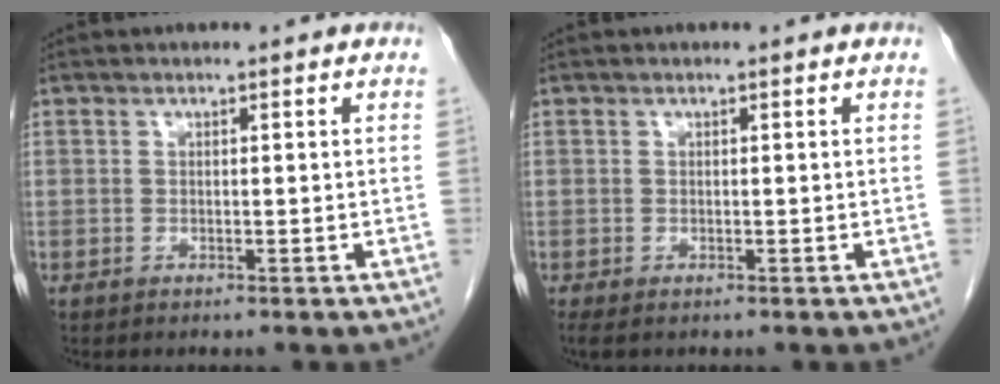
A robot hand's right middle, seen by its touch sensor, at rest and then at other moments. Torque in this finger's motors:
{"motor_torque": [0.65, -0.23, 0.04, 0.03]}